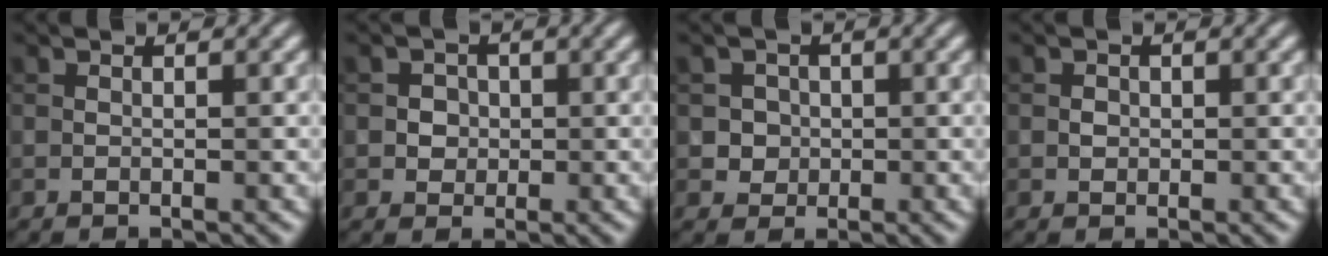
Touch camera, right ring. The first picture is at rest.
{"total": 2.2, "force": [0.3, 2.0, 0.8], "torque": [0.001, 0.005, 0.003]}
{"total": 2.3, "force": [0.2, 2.2, 0.7], "torque": [0.005, 0.005, 0.011]}
{"total": 0.7, "force": [0.0, 0.7, 0.2], "torque": [-0.003, -0.002, -0.001]}